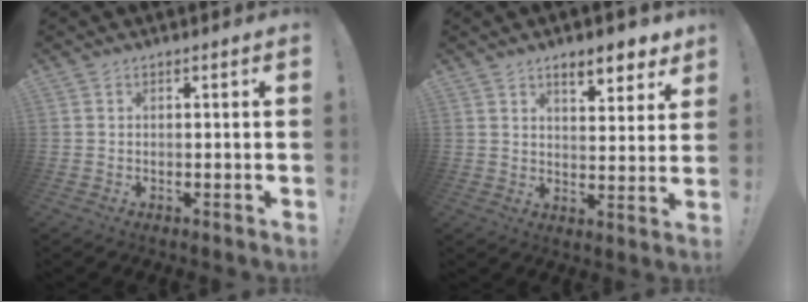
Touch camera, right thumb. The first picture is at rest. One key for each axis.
{"total": 8.1, "fx": 5.8, "fy": 2.8, "fz": 5.0, "tx": -0.053, "ty": -0.038, "tz": 0.098}